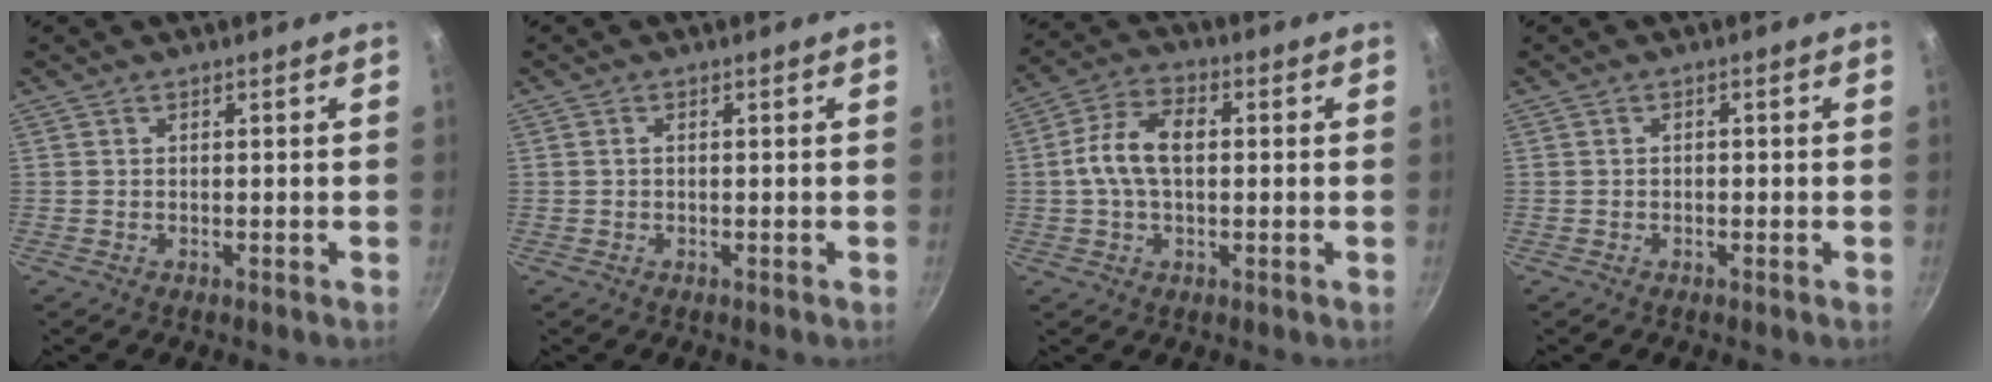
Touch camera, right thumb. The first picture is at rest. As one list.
[{"total": 0.6, "force": [0.0, 0.3, 0.5], "torque": [-0.009, 0.000, -0.001]}, {"total": 9.6, "force": [0.6, 5.5, 7.9], "torque": [-0.154, 0.022, 0.008]}, {"total": 0.6, "force": [-0.2, 0.4, 0.3], "torque": [-0.001, 0.002, -0.008]}]